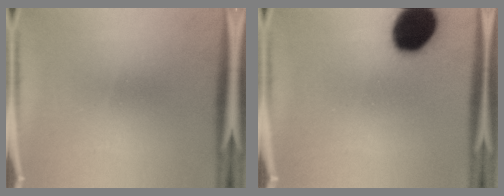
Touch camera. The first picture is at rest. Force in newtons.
{"total": 18.3}